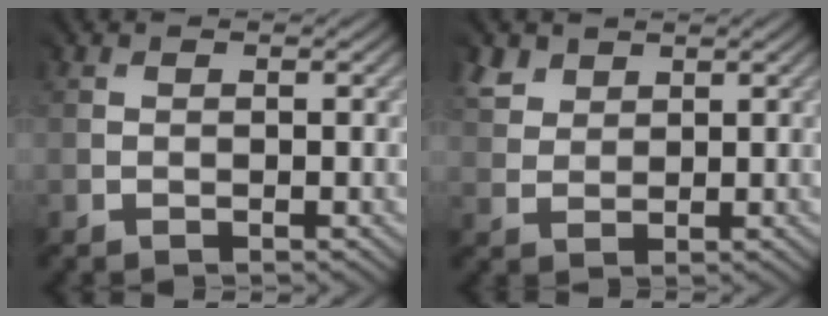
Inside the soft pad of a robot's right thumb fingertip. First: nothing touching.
{"total": 3.1, "force": [2.6, 1.4, -0.8], "torque": [0.001, 0.002, 0.057]}